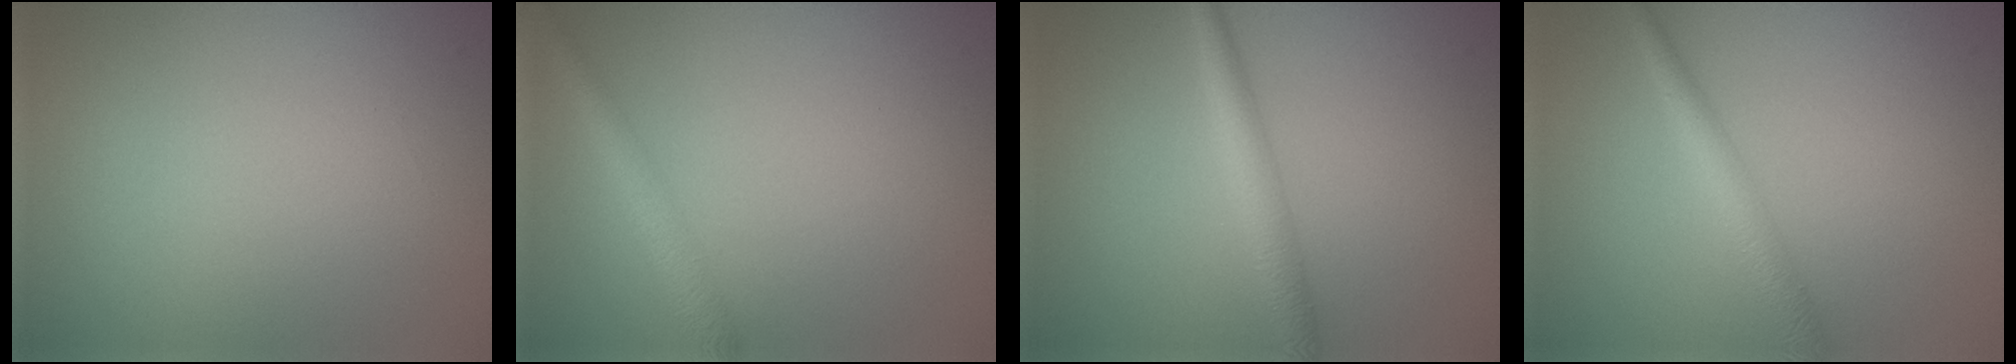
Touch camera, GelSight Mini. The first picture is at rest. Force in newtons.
{"total": 2.8, "press": 2.8, "slide": 0.1}
{"total": 2.4, "press": 2.4, "slide": 0.0}
{"total": 2.5, "press": 2.5, "slide": 0.1}